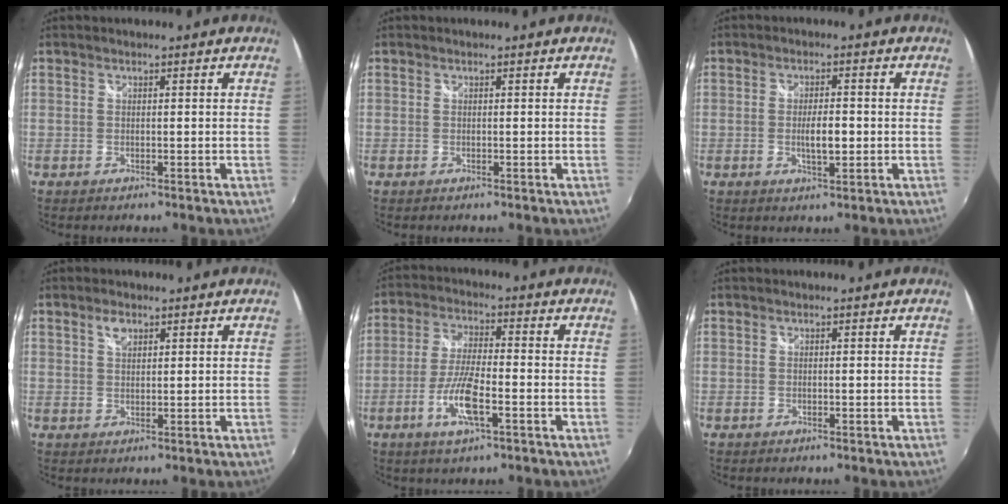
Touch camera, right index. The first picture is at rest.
{"total": 0.0}
{"total": 4.5, "force": [-0.6, 1.5, 4.2], "torque": [-0.075, -0.004, -0.009]}
{"total": 2.5, "force": [1.4, 1.3, 1.5], "torque": [-0.025, 0.004, 0.024]}
{"total": 8.8, "force": [-3.5, 1.9, 7.9], "torque": [-0.162, -0.005, -0.069]}
{"total": 0.0}